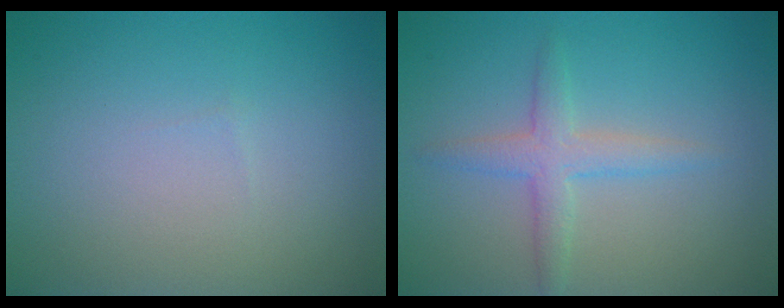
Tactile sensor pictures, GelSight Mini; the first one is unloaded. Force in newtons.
{"total": 2.7, "press": 2.7, "slide": 0.1}